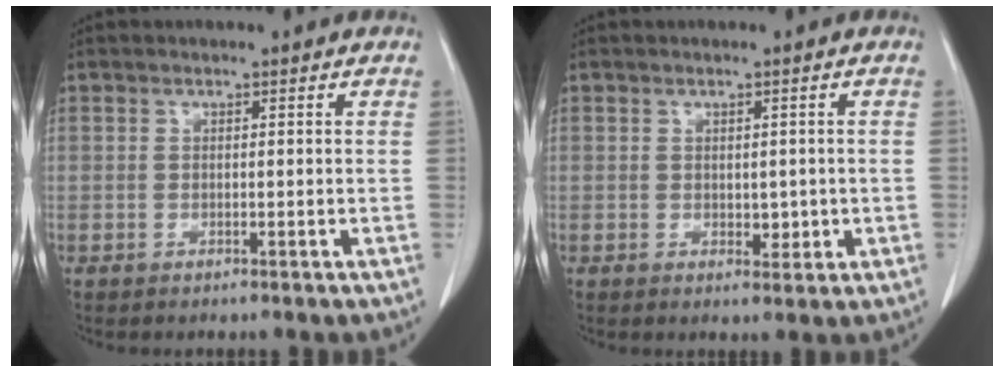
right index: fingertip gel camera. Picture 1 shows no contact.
{"total": 2.3, "force": [-0.2, 1.5, 1.7], "torque": [-0.022, -0.001, 0.006]}